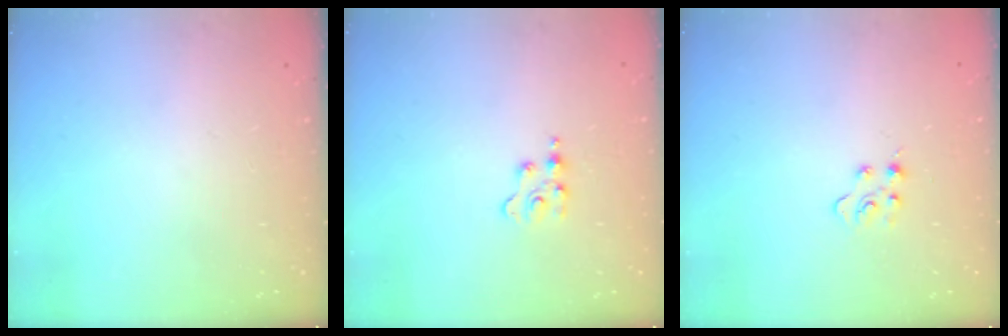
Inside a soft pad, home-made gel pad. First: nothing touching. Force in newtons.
{"total": 2.3, "press": 2.3, "slide": 0.3}
{"total": 2.9, "press": 2.8, "slide": 0.4}